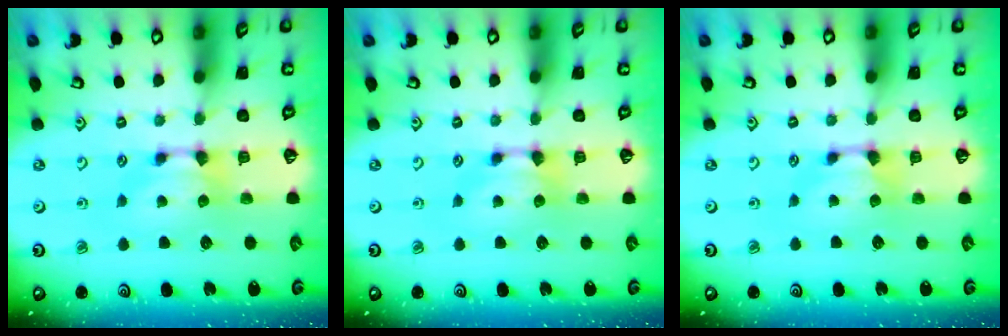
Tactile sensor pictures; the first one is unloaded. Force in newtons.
{"total": 0.0}
{"total": 0.9, "press": 0.3, "slide": 0.8}